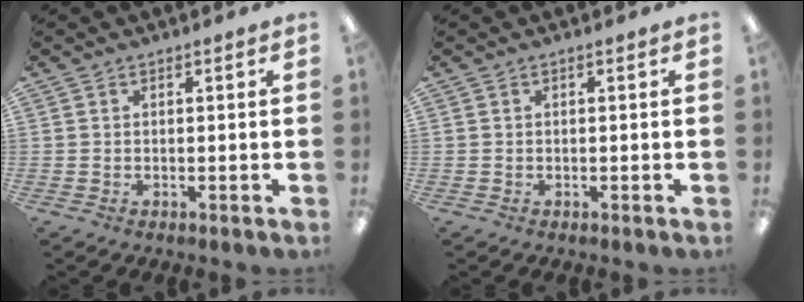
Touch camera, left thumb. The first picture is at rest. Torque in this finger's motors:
{"motor_torque": [0.00, 0.00, 0.09, -0.04, 0.00]}